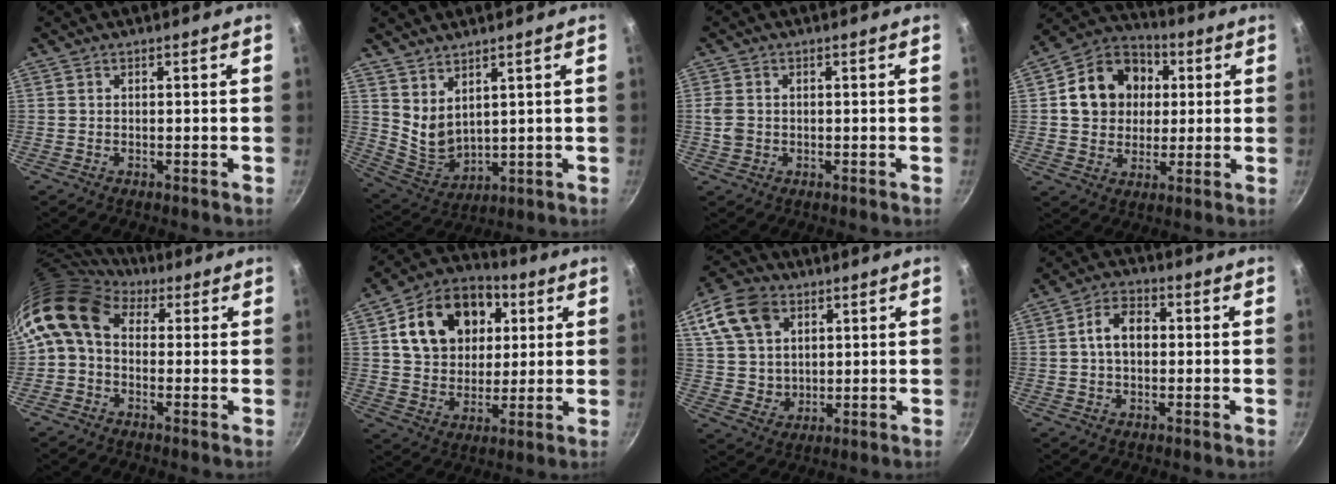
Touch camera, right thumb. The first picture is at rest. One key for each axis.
{"total": 7.1, "fx": 4.2, "fy": 3.7, "fz": 4.4, "tx": -0.071, "ty": -0.046, "tz": 0.097}
{"total": 3.1, "fx": -0.2, "fy": 2.6, "fz": 1.7, "tx": -0.030, "ty": 0.002, "tz": -0.005}
{"total": 15.1, "fx": 2.8, "fy": 12.6, "fz": 7.8, "tx": -0.105, "ty": 0.020, "tz": 0.038}
{"total": 10.3, "fx": 2.2, "fy": 7.6, "fz": 6.6, "tx": -0.111, "ty": 0.017, "tz": 0.016}
{"total": 18.8, "fx": 5.4, "fy": 14.2, "fz": 11.1, "tx": -0.158, "ty": 0.013, "tz": 0.087}
{"total": 14.1, "fx": 5.8, "fy": 10.6, "fz": 7.4, "tx": -0.130, "ty": -0.007, "tz": 0.109}
{"total": 6.6, "fx": 0.4, "fy": 4.5, "fz": 4.8, "tx": -0.067, "ty": 0.018, "tz": -0.003}